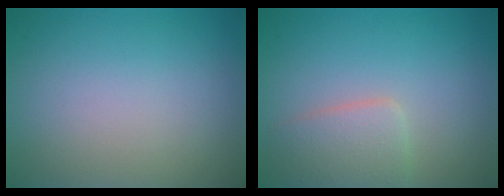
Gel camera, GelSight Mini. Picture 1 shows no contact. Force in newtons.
{"total": 2.9, "press": 2.9, "slide": 0.1}